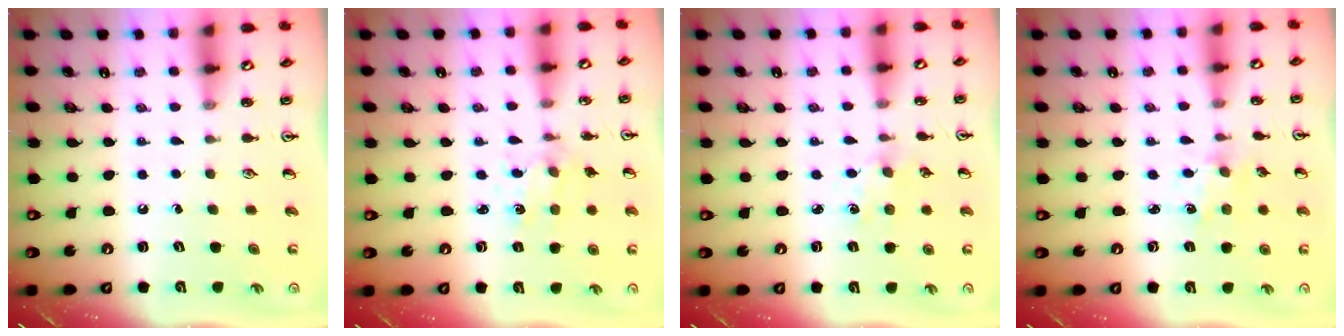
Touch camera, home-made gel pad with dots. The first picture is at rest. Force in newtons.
{"total": 2.0, "press": 2.0, "slide": 0.2}
{"total": 2.9, "press": 2.9, "slide": 0.4}
{"total": 1.5, "press": 1.4, "slide": 0.1}